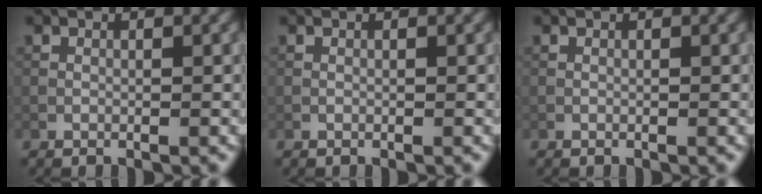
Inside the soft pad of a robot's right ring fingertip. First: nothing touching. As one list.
[{"total": 0.0}, {"total": 0.0}]